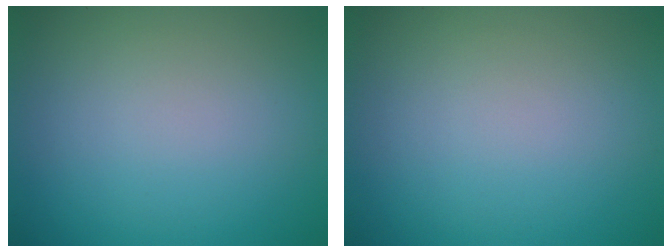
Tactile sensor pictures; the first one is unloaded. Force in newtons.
{"total": 0.0}